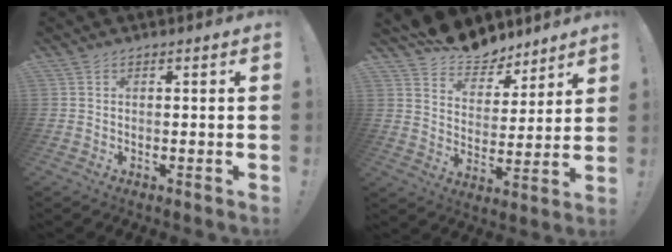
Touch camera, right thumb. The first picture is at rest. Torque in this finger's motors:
{"motor_torque": [-0.48, 0.56, 0.07, 0.11, 0.00]}